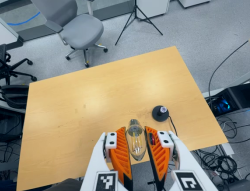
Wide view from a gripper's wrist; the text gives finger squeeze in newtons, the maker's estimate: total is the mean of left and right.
{"total": 12.4, "left": 12.7, "right": 12.1}